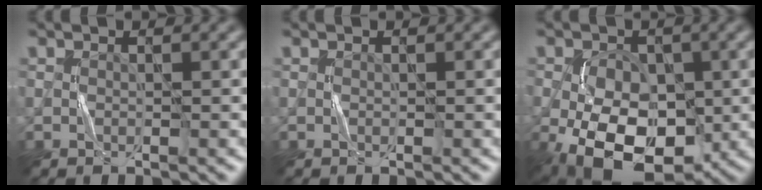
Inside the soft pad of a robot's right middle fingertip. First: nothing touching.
{"total": 0.0}
{"total": 10.7, "force": [-3.4, 6.9, 7.5], "torque": [-0.112, -0.014, -0.066]}